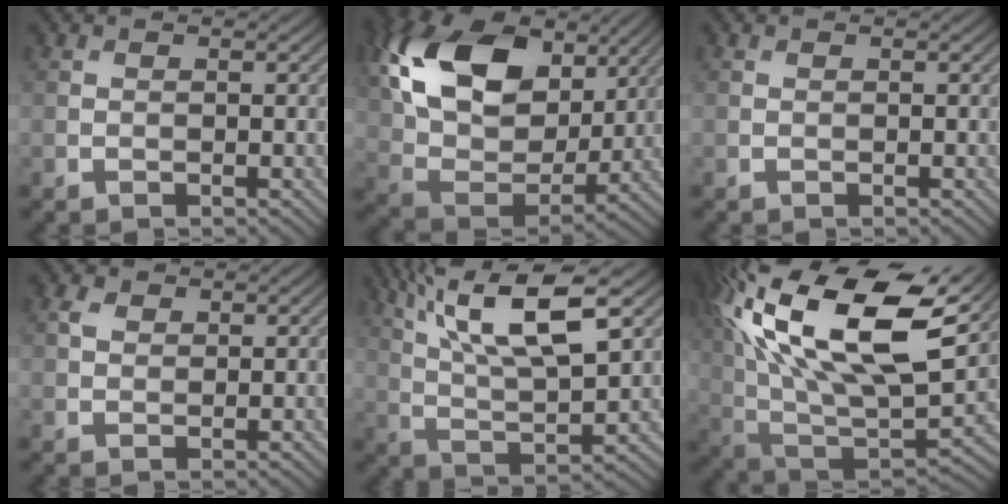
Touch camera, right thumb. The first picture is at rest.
{"total": 17.2, "force": [7.0, 11.0, 11.2], "torque": [-0.254, 0.016, 0.129]}
{"total": 0.0}
{"total": 1.7, "force": [0.9, 1.1, 0.9], "torque": [-0.023, 0.007, 0.017]}
{"total": 13.8, "force": [7.1, 3.9, 11.2], "torque": [-0.226, 0.008, 0.129]}
{"total": 22.5, "force": [10.0, 10.0, 17.5], "torque": [-0.358, 0.033, 0.171]}